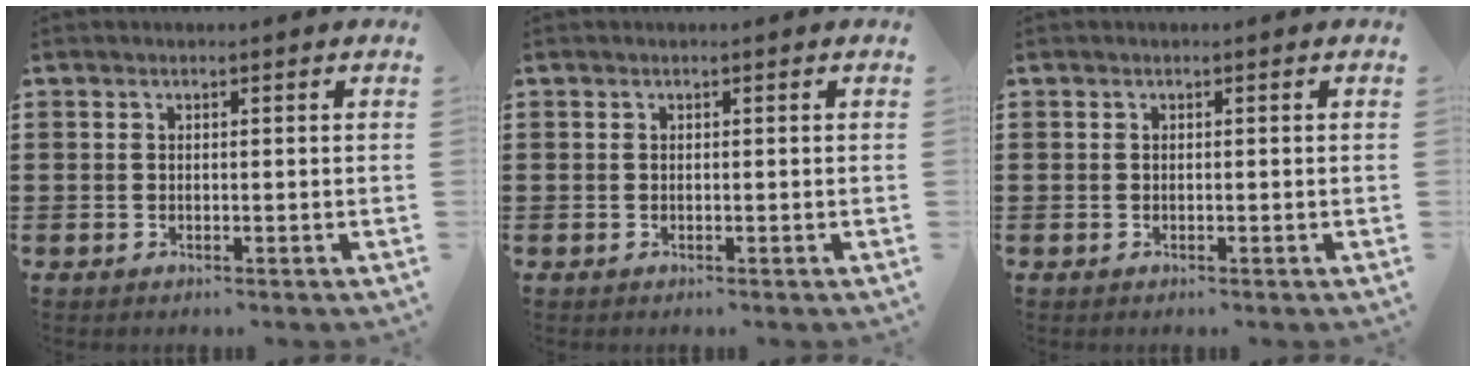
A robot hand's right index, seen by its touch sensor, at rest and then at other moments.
{"total": 0.0}
{"total": 0.0}